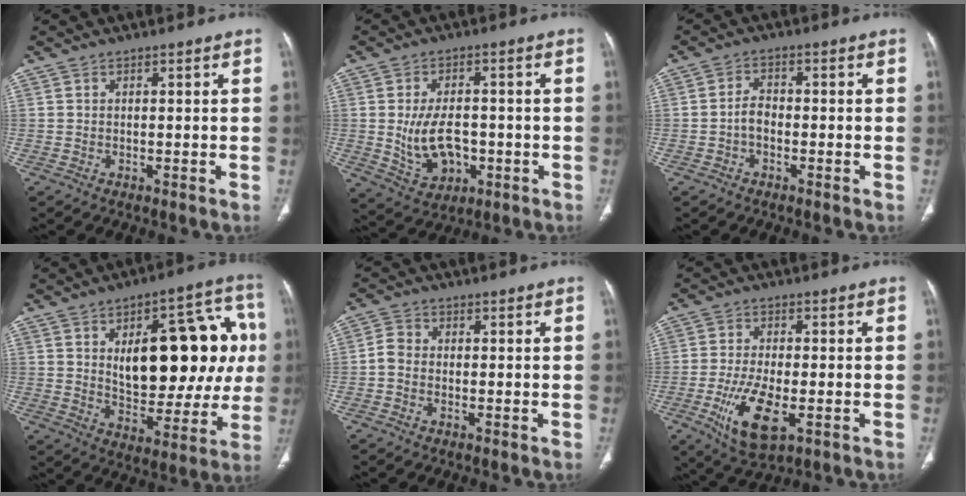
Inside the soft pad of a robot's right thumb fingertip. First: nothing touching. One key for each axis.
{"total": 9.9, "fx": -1.4, "fy": 6.5, "fz": 7.3, "tx": -0.109, "ty": 0.005, "tz": -0.010}
{"total": 3.0, "fx": -1.0, "fy": 1.9, "fz": 2.1, "tx": -0.031, "ty": 0.014, "tz": -0.026}
{"total": 25.4, "fx": 4.0, "fy": 12.5, "fz": 21.8, "tx": -0.247, "ty": 0.007, "tz": 0.059}
{"total": 2.8, "fx": -0.7, "fy": 2.0, "fz": 1.8, "tx": -0.031, "ty": 0.008, "tz": -0.022}
{"total": 10.7, "fx": -3.6, "fy": 4.3, "fz": 9.1, "tx": -0.177, "ty": -0.008, "tz": -0.059}